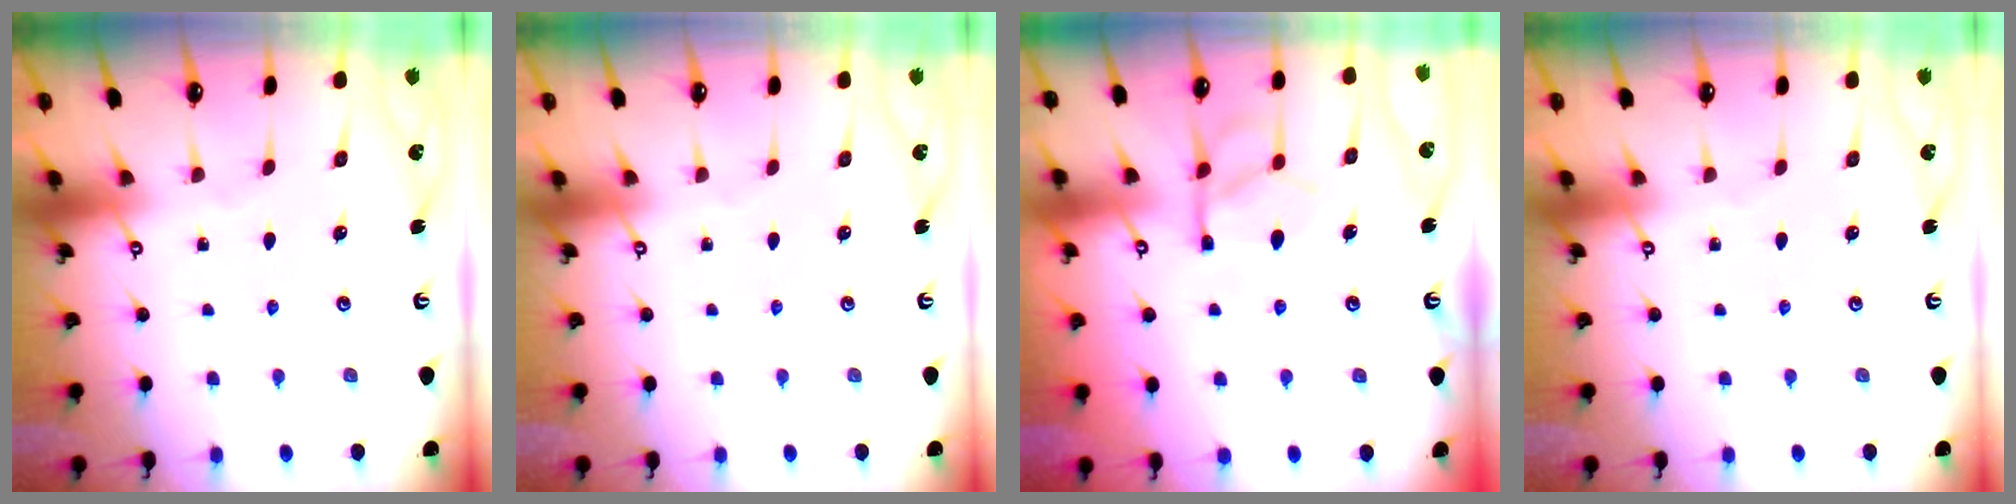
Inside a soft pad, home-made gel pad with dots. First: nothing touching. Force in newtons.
{"total": 0.0}
{"total": 12.7, "press": 12.6, "slide": 1.3}
{"total": 0.0}